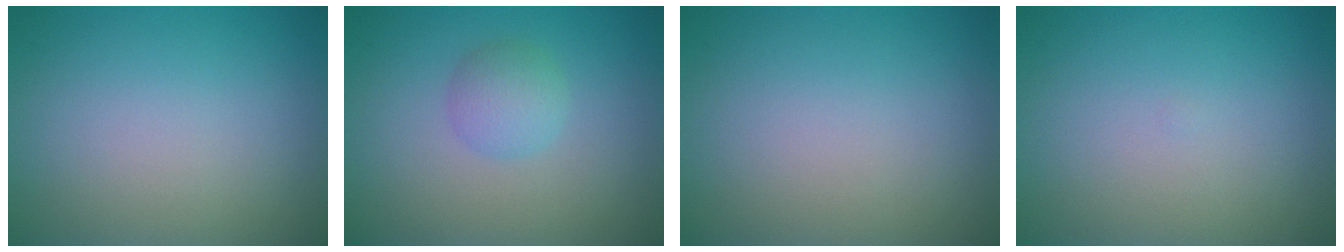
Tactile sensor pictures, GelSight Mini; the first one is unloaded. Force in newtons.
{"total": 2.1, "press": 2.1, "slide": 0.1}
{"total": 0.0}
{"total": 0.0}